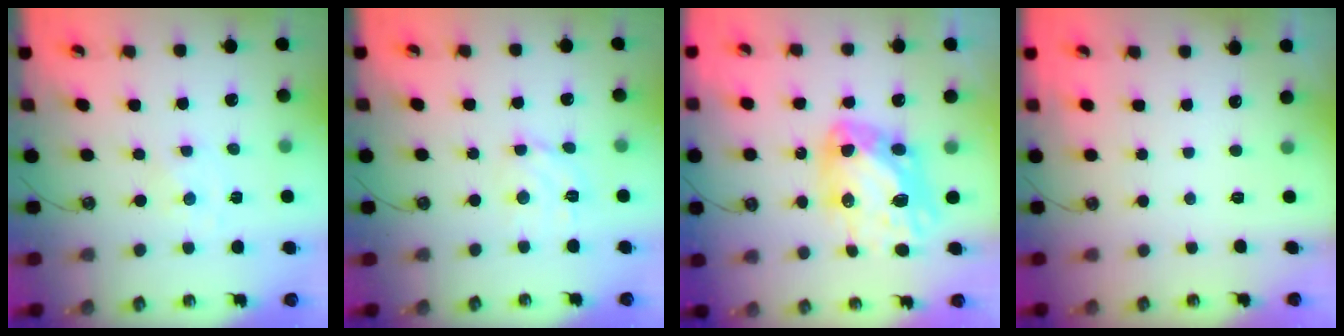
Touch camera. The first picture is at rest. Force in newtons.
{"total": 6.6, "press": 6.5, "slide": 0.7}
{"total": 16.0, "press": 15.9, "slide": 1.4}
{"total": 0.0}